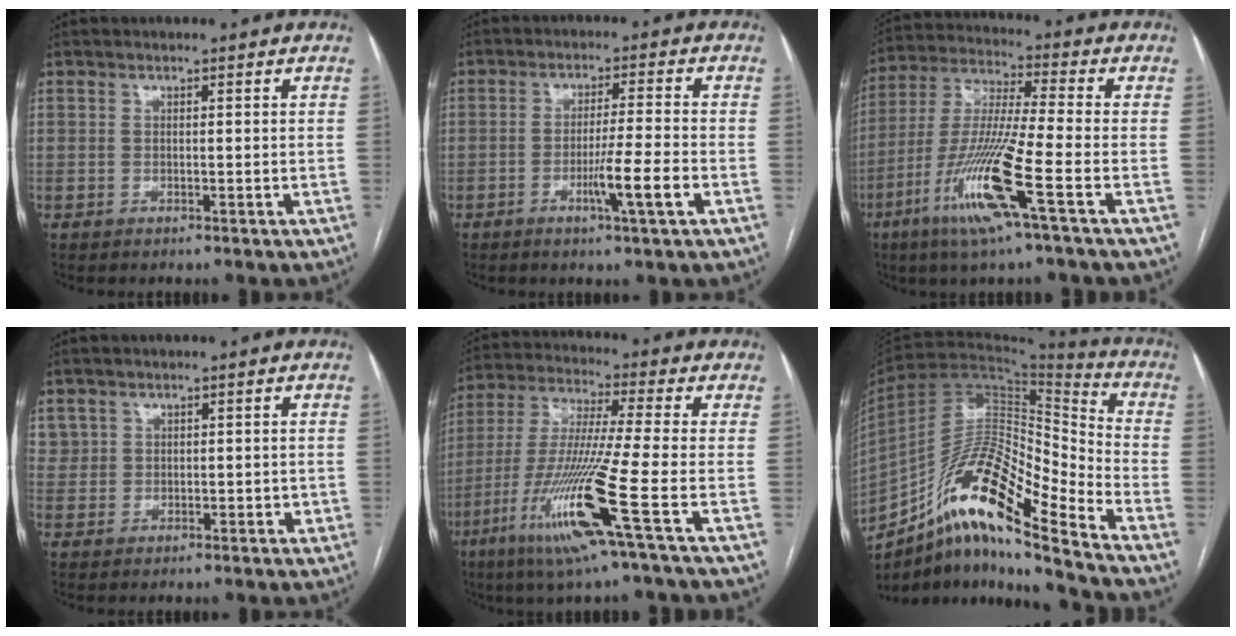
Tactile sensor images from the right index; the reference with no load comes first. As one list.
[{"total": 6.8, "force": [-2.6, -0.7, 6.2], "torque": [-0.104, -0.012, -0.046]}, {"total": 14.6, "force": [-6.5, -0.5, 13.1], "torque": [-0.274, -0.022, -0.127]}, {"total": 3.2, "force": [1.3, 2.8, 0.7], "torque": [-0.014, 0.010, 0.035]}, {"total": 15.5, "force": [-6.5, -1.6, 14.0], "torque": [-0.289, -0.031, -0.126]}, {"total": 19.6, "force": [-13.0, 2.5, 14.4], "torque": [-0.284, 0.010, -0.236]}]